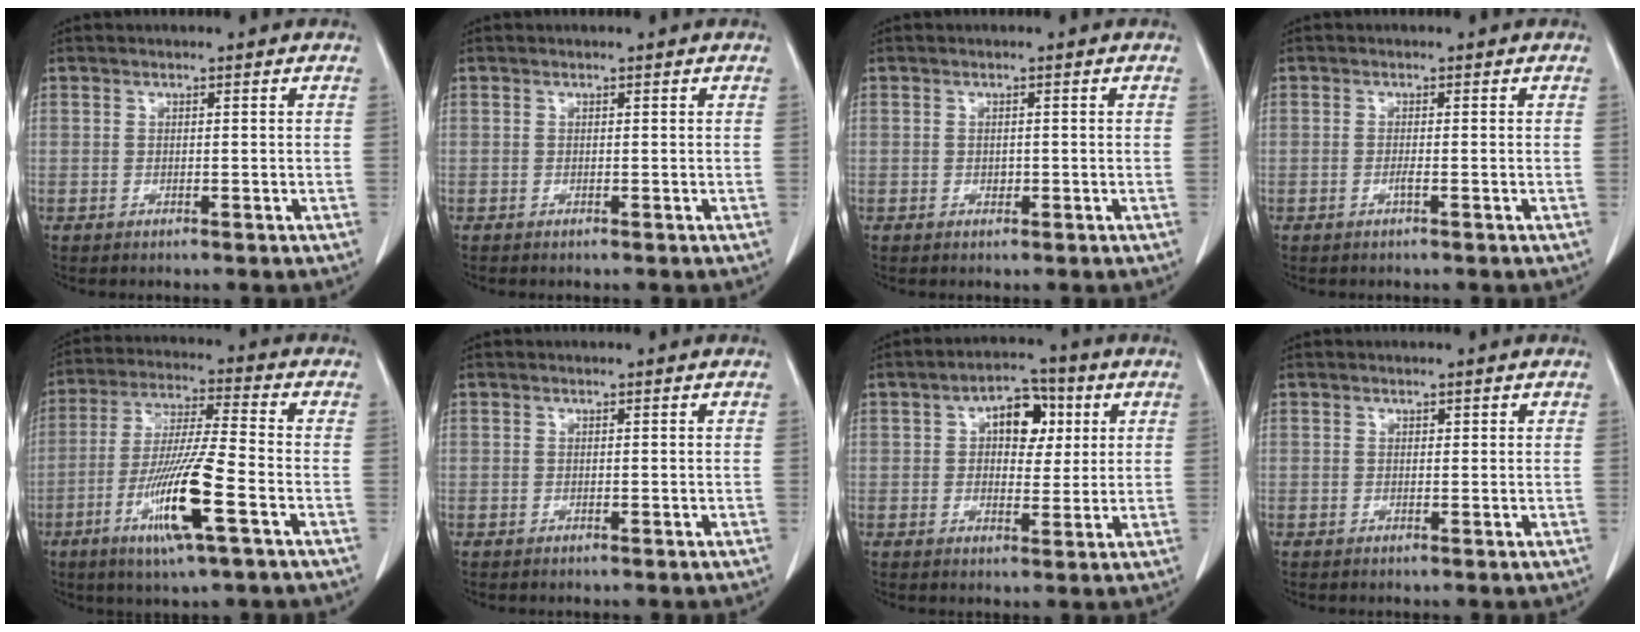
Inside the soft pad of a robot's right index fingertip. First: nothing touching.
{"total": 0.0}
{"total": 0.7, "force": [-0.1, 0.6, 0.4], "torque": [-0.007, 0.000, -0.002]}
{"total": 0.7, "force": [-0.3, -0.1, 0.7], "torque": [-0.015, -0.001, -0.006]}
{"total": 13.6, "force": [-5.2, 0.3, 12.6], "torque": [-0.248, -0.021, -0.097]}
{"total": 0.0}
{"total": 7.3, "force": [2.1, 4.2, 5.6], "torque": [-0.080, 0.023, 0.032]}
{"total": 0.5, "force": [0.3, 0.4, 0.1], "torque": [0.003, 0.000, 0.001]}